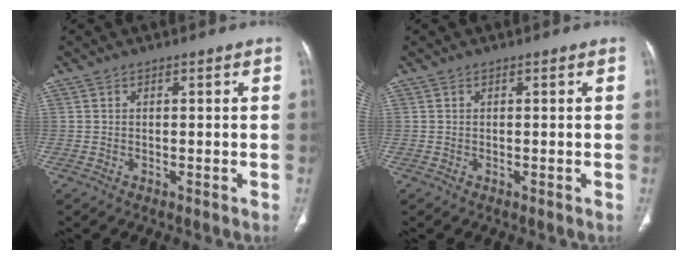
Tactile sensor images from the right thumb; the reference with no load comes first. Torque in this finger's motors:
{"motor_torque": [0.26, 0.25, 0.02, 0.02, 0.00]}